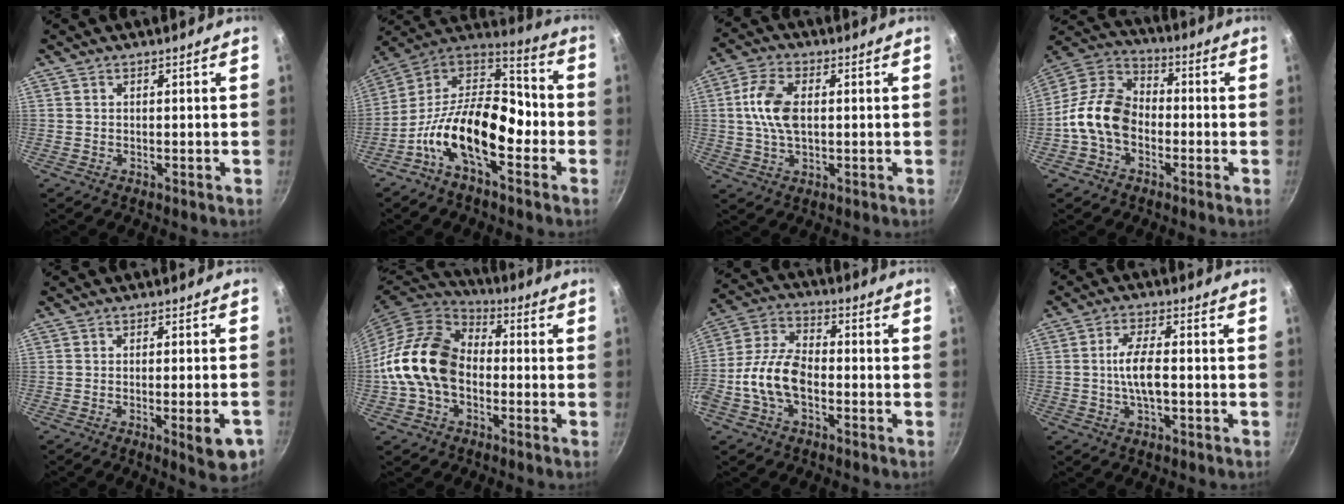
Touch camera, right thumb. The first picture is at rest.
{"total": 19.4, "force": [-6.3, 10.1, 15.3], "torque": [-0.242, 0.062, -0.137]}
{"total": 8.9, "force": [0.9, 5.0, 7.3], "torque": [-0.138, 0.014, 0.013]}
{"total": 12.6, "force": [-3.0, 8.9, 8.4], "torque": [-0.126, 0.040, -0.080]}
{"total": 7.5, "force": [-3.0, 1.9, 6.6], "torque": [-0.070, 0.007, -0.034]}
{"total": 16.0, "force": [-2.1, 11.6, 10.9], "torque": [-0.171, 0.038, -0.055]}
{"total": 11.4, "force": [-3.1, 6.7, 8.8], "torque": [-0.166, 0.040, -0.071]}
{"total": 6.7, "force": [-0.7, 2.6, 6.1], "torque": [-0.113, 0.014, -0.017]}